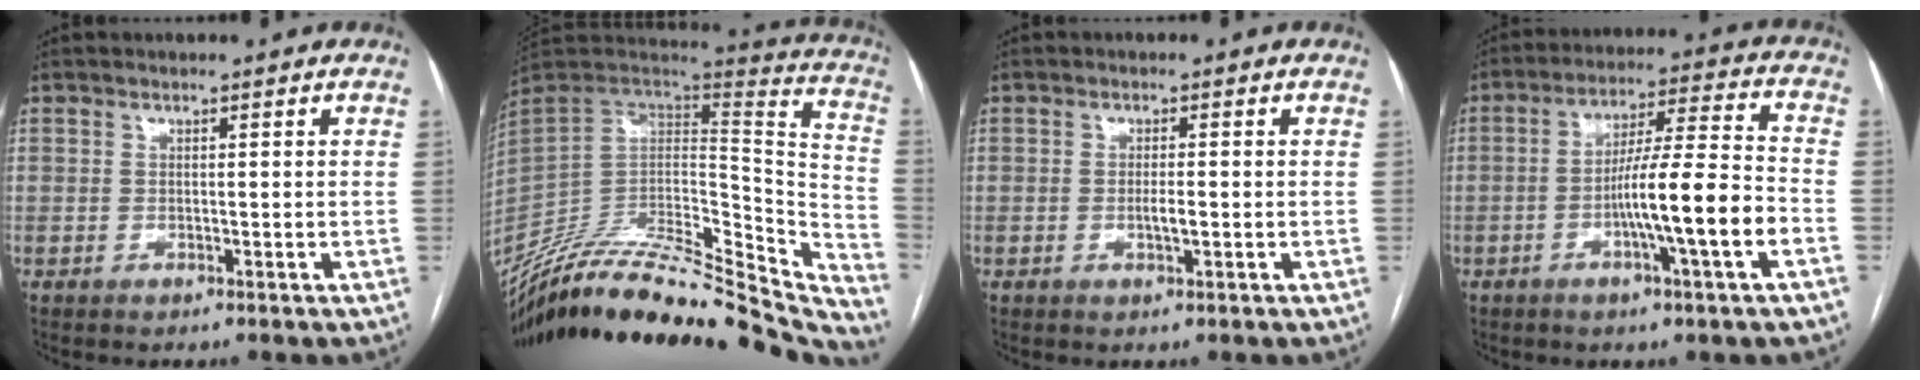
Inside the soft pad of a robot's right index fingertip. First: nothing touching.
{"total": 43.7, "force": [-39.5, 8.9, 16.4], "torque": [-0.238, -0.052, -0.539]}
{"total": 1.8, "force": [-0.4, 0.3, 1.7], "torque": [-0.034, -0.001, -0.006]}
{"total": 12.6, "force": [-4.0, -0.6, 12.0], "torque": [-0.203, 0.006, -0.070]}